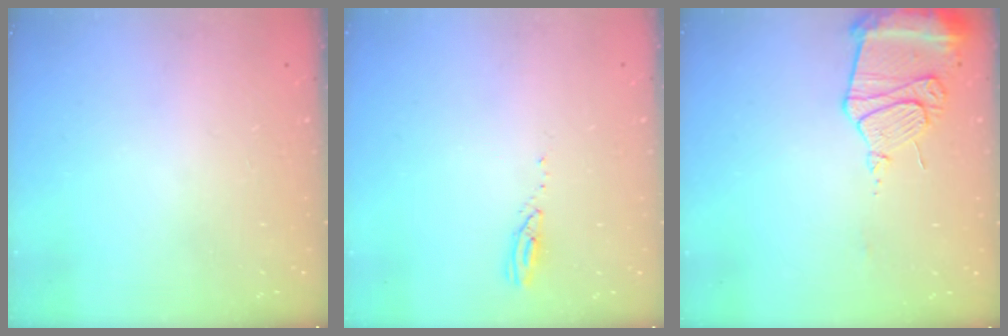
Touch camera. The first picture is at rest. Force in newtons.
{"total": 3.1, "press": 3.0, "slide": 0.3}
{"total": 13.3, "press": 13.2, "slide": 1.4}